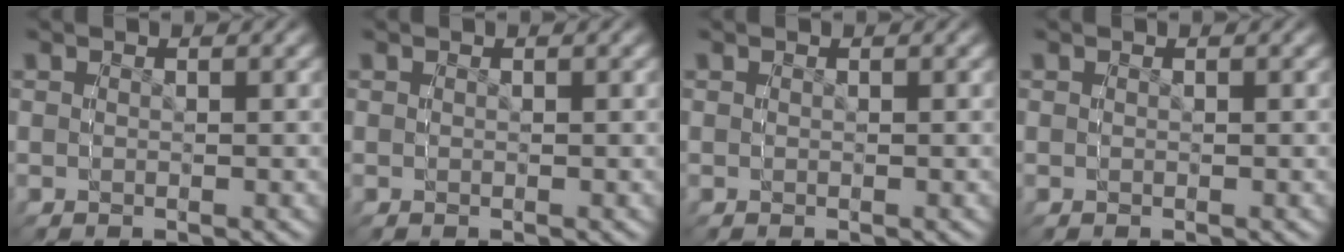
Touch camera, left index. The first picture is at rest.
{"total": 0.0}
{"total": 0.0}
{"total": 0.0}